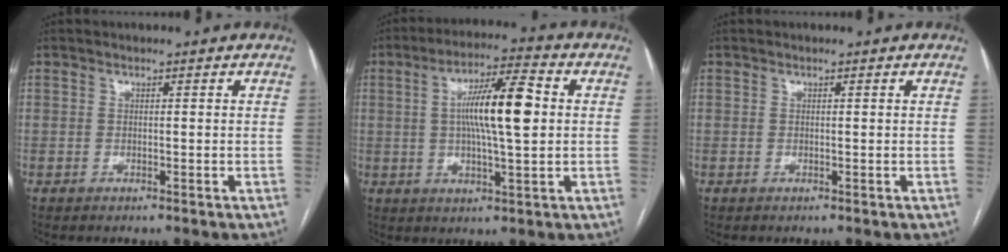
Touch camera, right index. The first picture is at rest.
{"total": 11.7, "force": [1.3, 1.5, 11.5], "torque": [-0.200, 0.013, 0.019]}
{"total": 0.0}